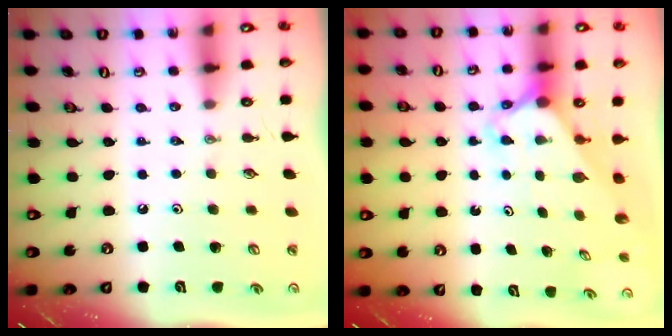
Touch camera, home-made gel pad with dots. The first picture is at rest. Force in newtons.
{"total": 2.3, "press": 2.3, "slide": 0.2}